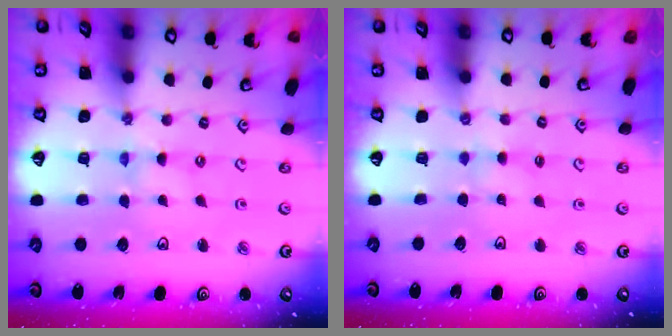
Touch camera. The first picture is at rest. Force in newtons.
{"total": 2.8, "press": 2.8, "slide": 0.3}